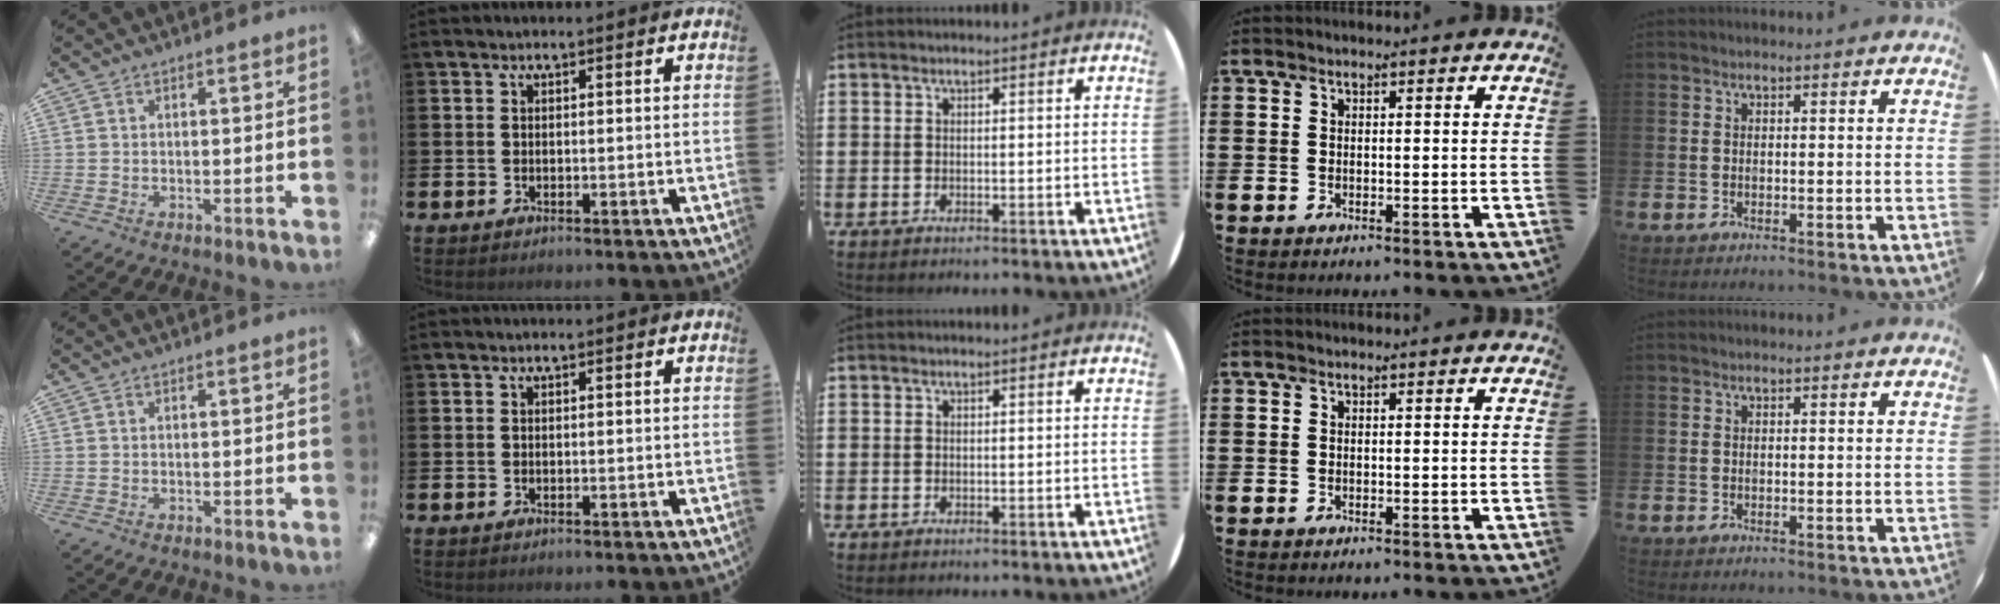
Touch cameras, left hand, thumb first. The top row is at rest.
{}